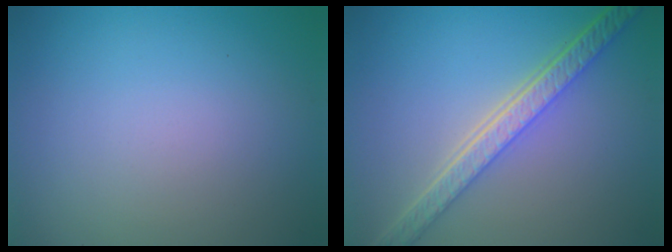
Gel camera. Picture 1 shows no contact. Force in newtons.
{"total": 5.7, "press": 4.4, "slide": 3.7}